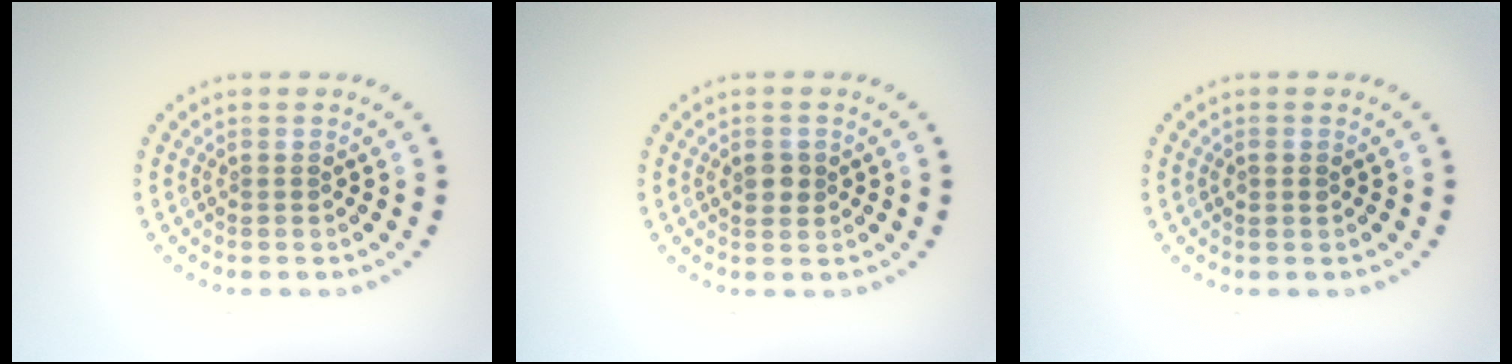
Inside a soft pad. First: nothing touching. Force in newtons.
{"total": 1.5, "press": 1.5, "slide": 0.4}
{"total": 0.9, "press": 0.9, "slide": 0.1}